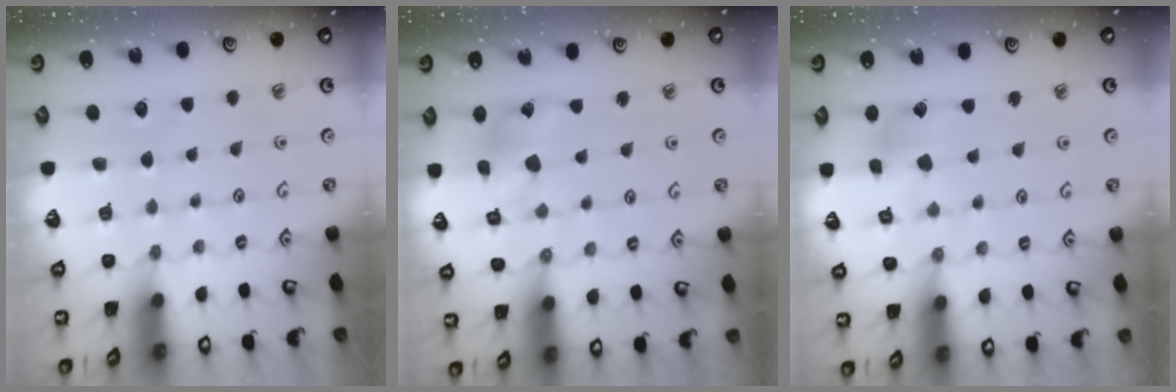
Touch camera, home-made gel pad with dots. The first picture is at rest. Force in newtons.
{"total": 7.9, "press": 7.8, "slide": 0.9}
{"total": 5.4, "press": 5.3, "slide": 0.7}